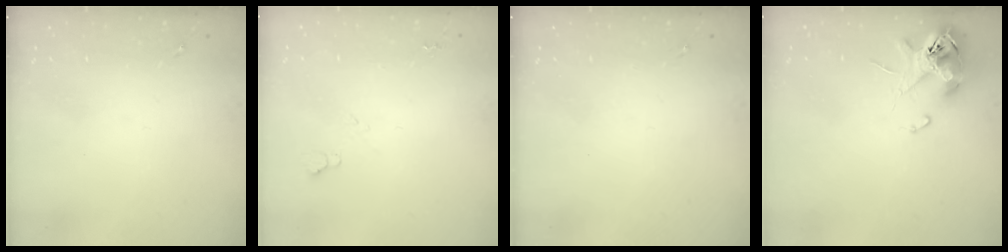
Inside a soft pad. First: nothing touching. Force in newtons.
{"total": 5.5, "press": 5.4, "slide": 0.7}
{"total": 0.0}
{"total": 11.8, "press": 11.6, "slide": 1.9}